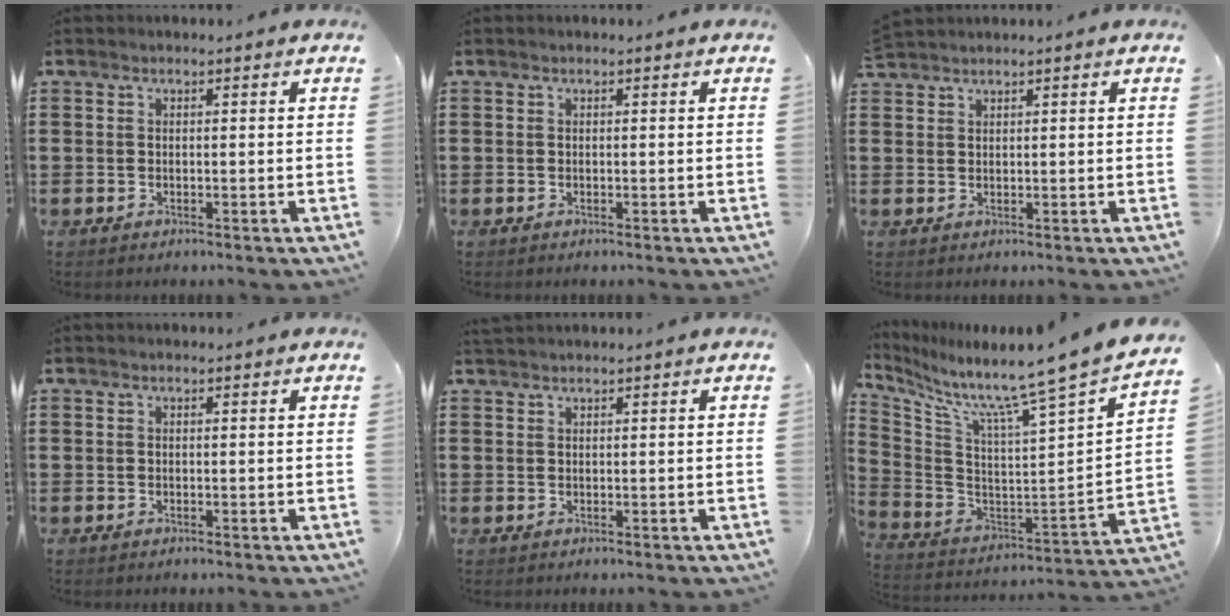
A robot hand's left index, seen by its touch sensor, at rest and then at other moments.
{"total": 0.0}
{"total": 1.5, "force": [1.5, 0.1, -0.2], "torque": [-0.001, 0.001, 0.030]}
{"total": 0.0}
{"total": 1.0, "force": [0.9, 0.1, 0.0], "torque": [-0.004, -0.001, 0.019]}
{"total": 8.2, "force": [7.1, -1.9, 3.6], "torque": [-0.084, -0.089, 0.098]}